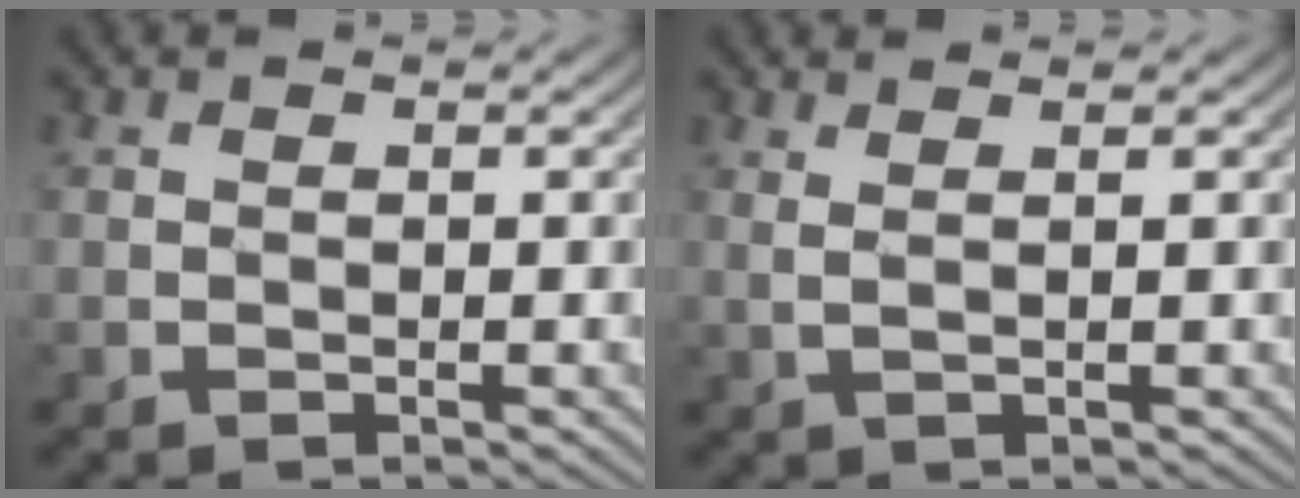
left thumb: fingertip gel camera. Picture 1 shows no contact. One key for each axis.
{"total": 1.5, "fx": 1.0, "fy": -0.3, "fz": 1.0, "tx": -0.018, "ty": -0.008, "tz": 0.022}